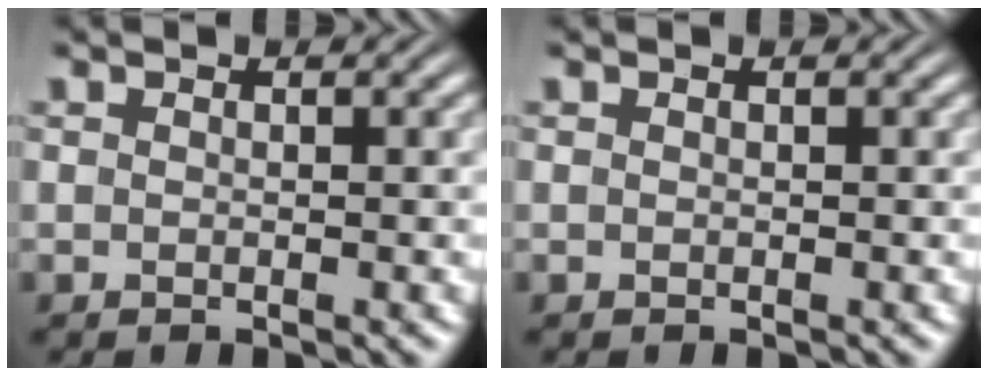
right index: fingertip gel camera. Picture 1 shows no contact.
{"total": 0.0}